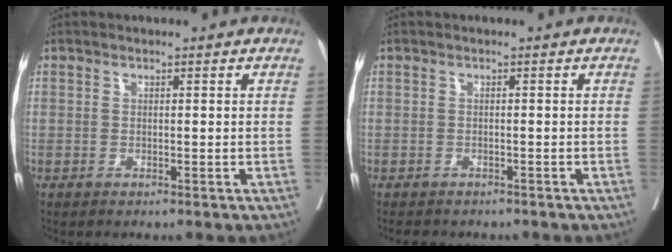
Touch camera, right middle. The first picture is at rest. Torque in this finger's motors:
{"motor_torque": [0.29, -0.24, -0.03, -0.01]}